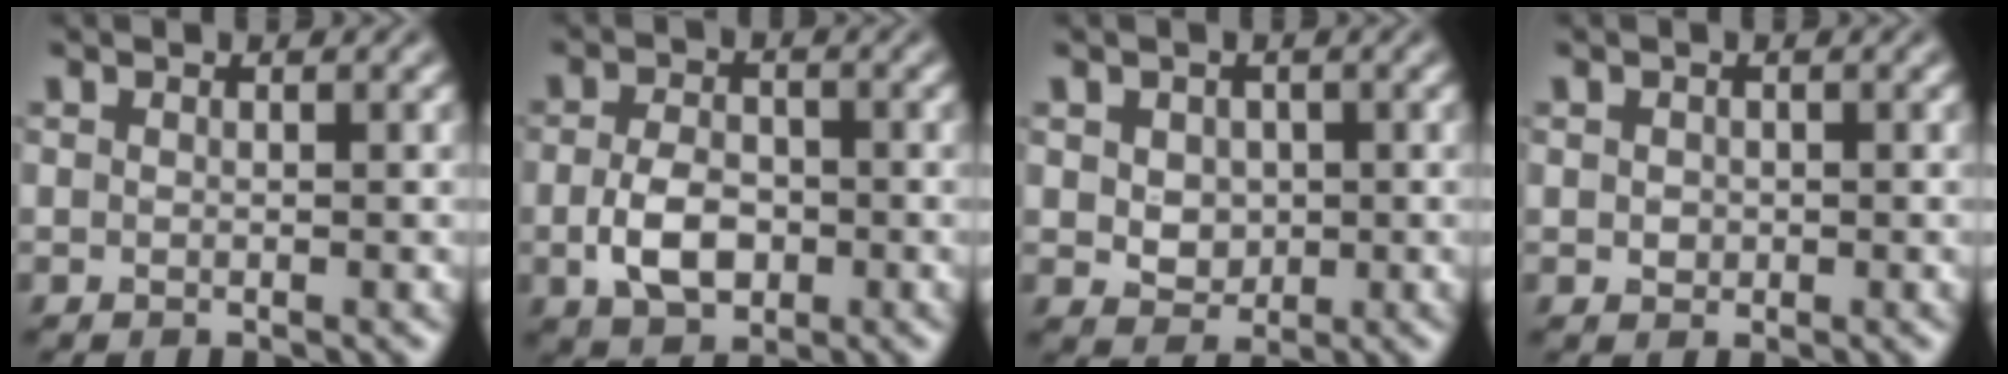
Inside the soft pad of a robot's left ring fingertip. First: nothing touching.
{"total": 4.1, "force": [-0.9, 2.7, 2.9], "torque": [-0.065, -0.004, -0.020]}
{"total": 2.7, "force": [0.5, 2.2, 1.4], "torque": [-0.031, 0.001, 0.012]}
{"total": 0.9, "force": [0.1, 0.8, 0.3], "torque": [-0.004, -0.002, 0.002]}